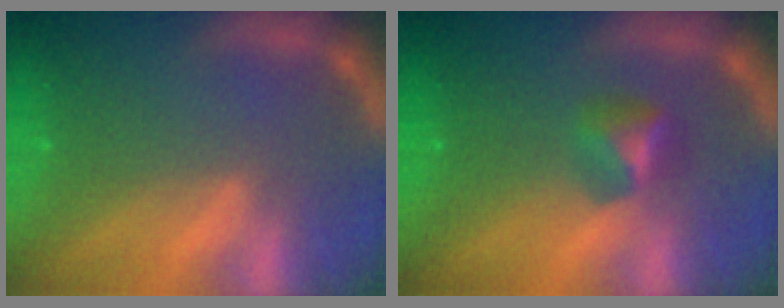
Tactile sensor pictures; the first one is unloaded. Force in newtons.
{"total": 2.4}